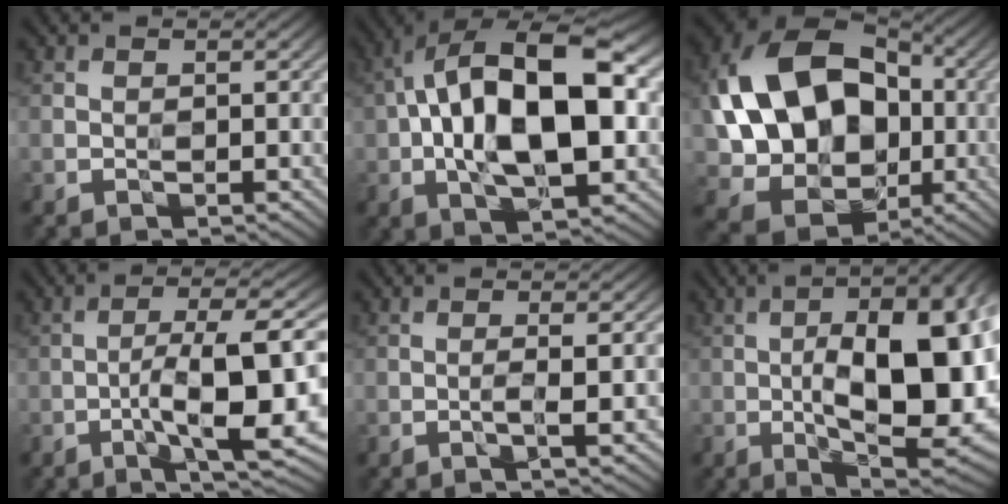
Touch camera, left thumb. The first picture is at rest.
{"total": 17.2, "force": [0.7, 8.7, 14.8], "torque": [-0.257, 0.025, -0.001]}
{"total": 18.0, "force": [1.0, 13.6, 11.6], "torque": [-0.243, -0.012, 0.030]}
{"total": 12.1, "force": [-3.0, 2.8, 11.4], "torque": [-0.180, 0.010, -0.046]}
{"total": 3.7, "force": [-0.5, 0.5, 3.6], "torque": [-0.057, 0.005, -0.014]}
{"total": 18.5, "force": [-0.3, 7.0, 17.1], "torque": [-0.239, 0.012, -0.014]}